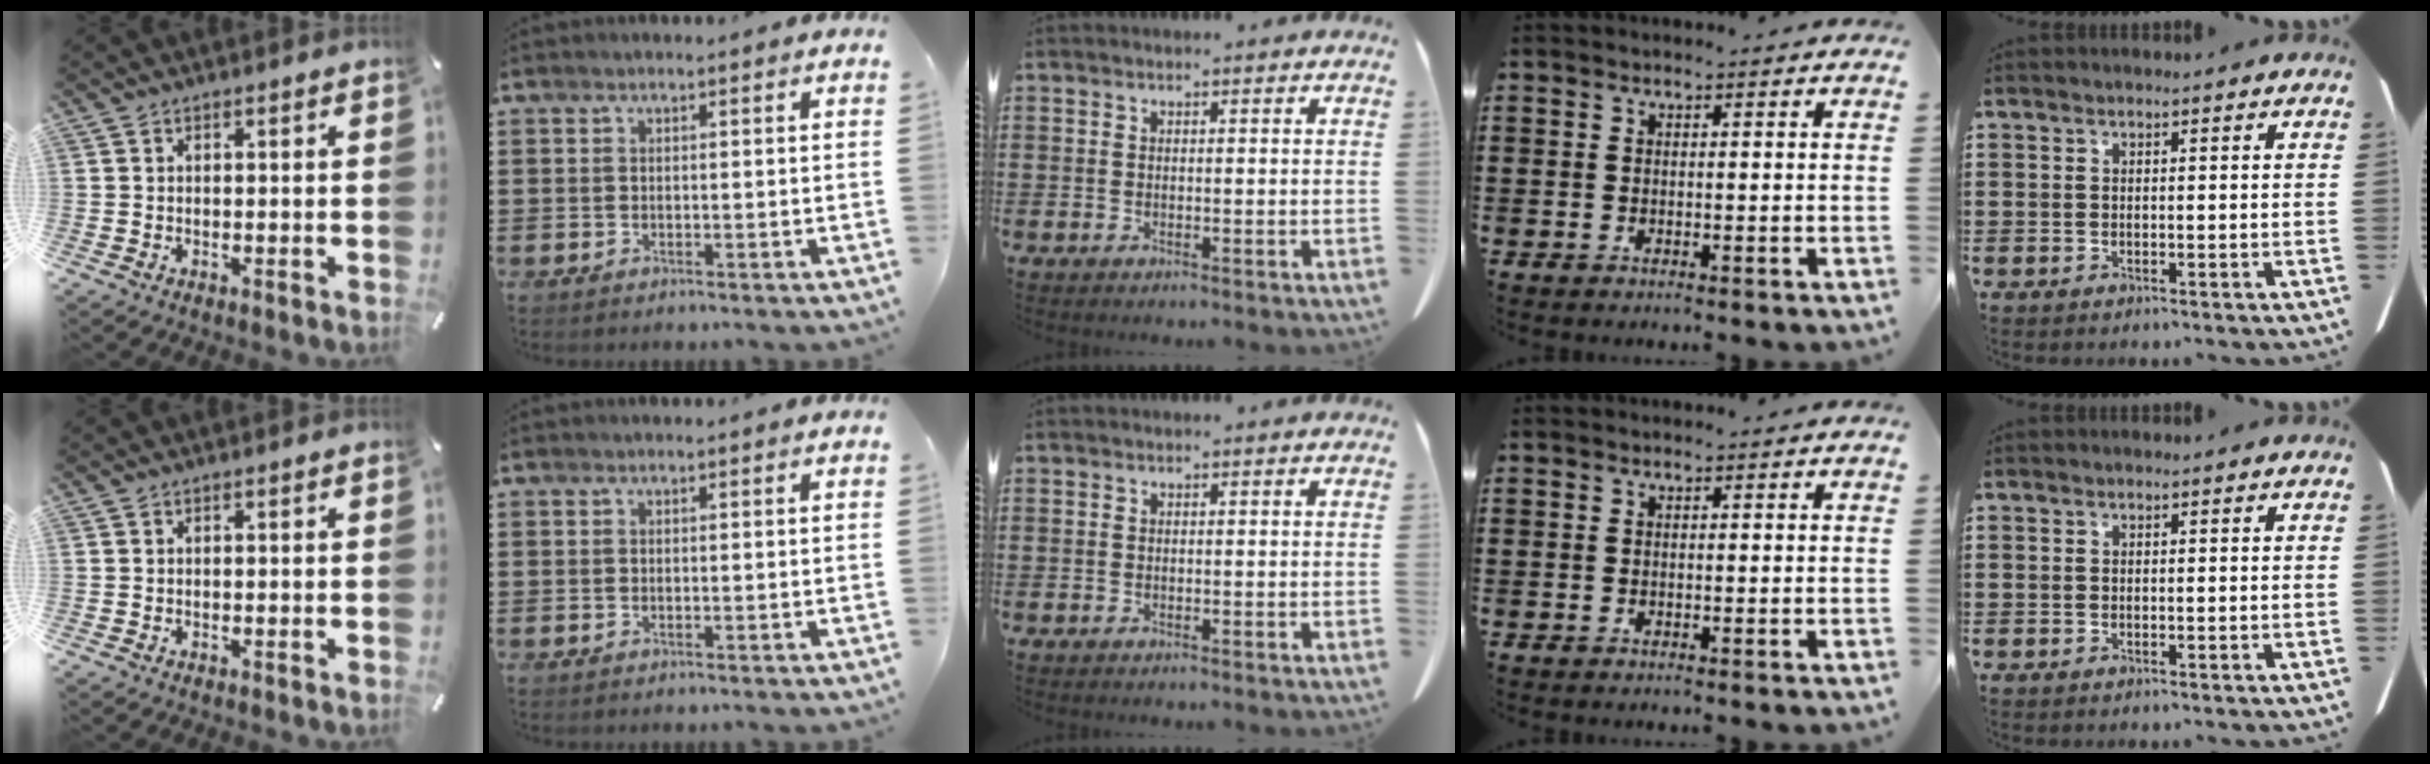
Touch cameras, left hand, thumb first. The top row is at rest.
{}